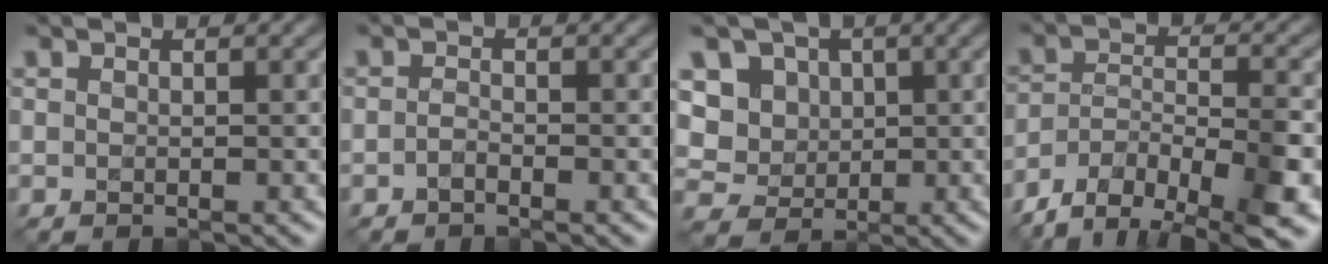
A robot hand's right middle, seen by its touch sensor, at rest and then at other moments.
{"total": 0.8, "force": [-0.6, 0.3, 0.6], "torque": [-0.013, 0.000, -0.013]}
{"total": 7.4, "force": [2.3, 6.4, 2.9], "torque": [-0.048, 0.012, 0.028]}
{"total": 9.9, "force": [-6.8, 4.0, 5.9], "torque": [-0.099, -0.005, -0.118]}